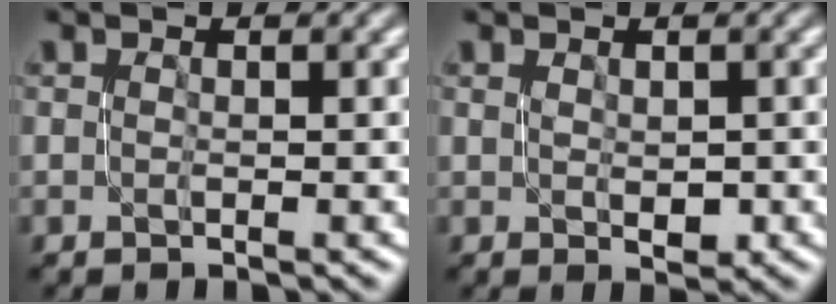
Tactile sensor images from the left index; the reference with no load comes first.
{"total": 0.7, "force": [0.3, 0.2, 0.6], "torque": [-0.009, -0.001, 0.009]}